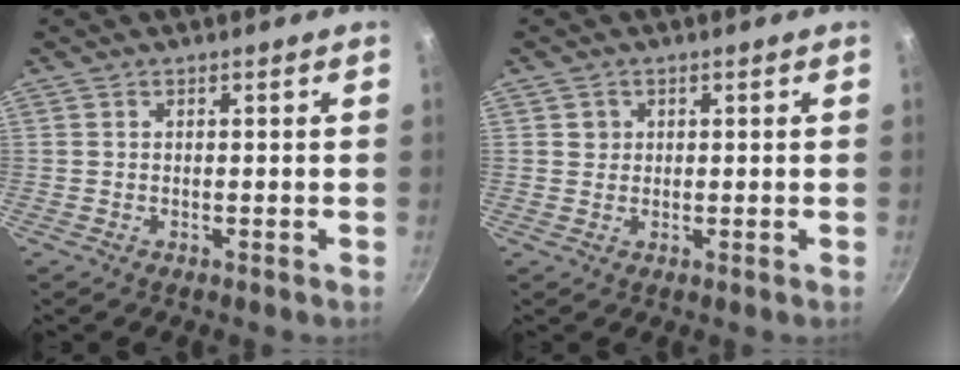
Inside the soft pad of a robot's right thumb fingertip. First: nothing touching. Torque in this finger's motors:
{"motor_torque": [-0.24, 0.45, 0.43, -0.35, -0.02]}